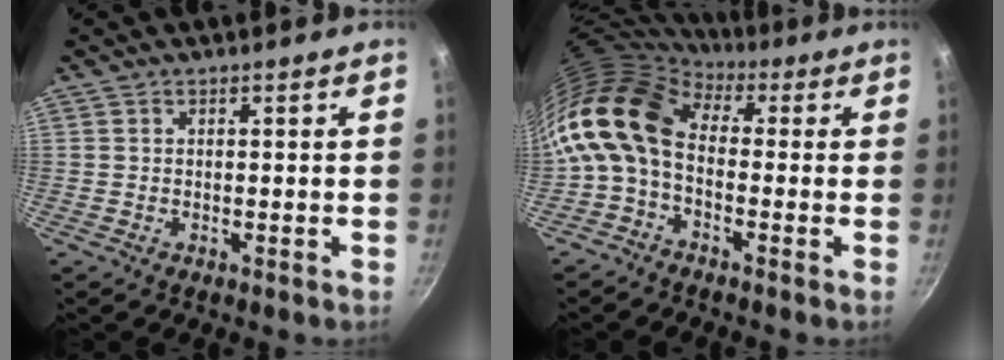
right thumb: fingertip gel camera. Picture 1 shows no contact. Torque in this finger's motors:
{"motor_torque": [2.47, 2.54, 1.28, -1.15, 0.77]}